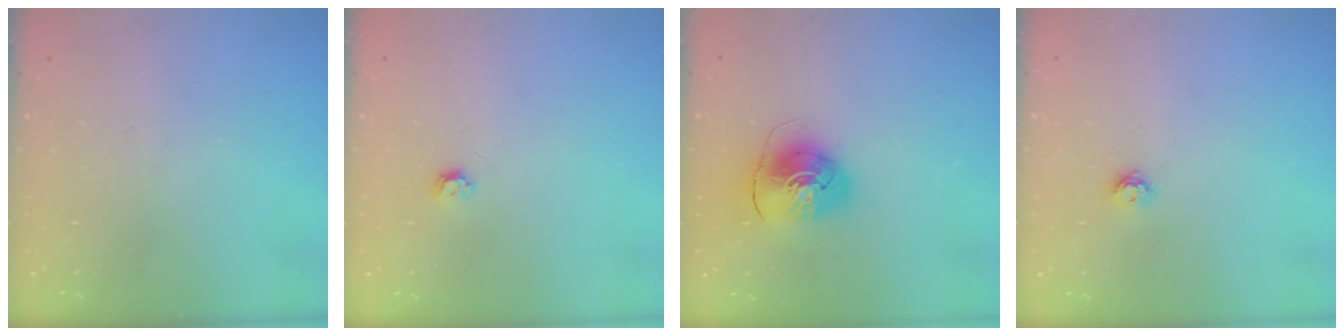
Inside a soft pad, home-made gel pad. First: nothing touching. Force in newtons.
{"total": 3.9, "press": 3.8, "slide": 0.7}
{"total": 9.3, "press": 9.2, "slide": 1.1}
{"total": 4.3, "press": 4.3, "slide": 0.6}